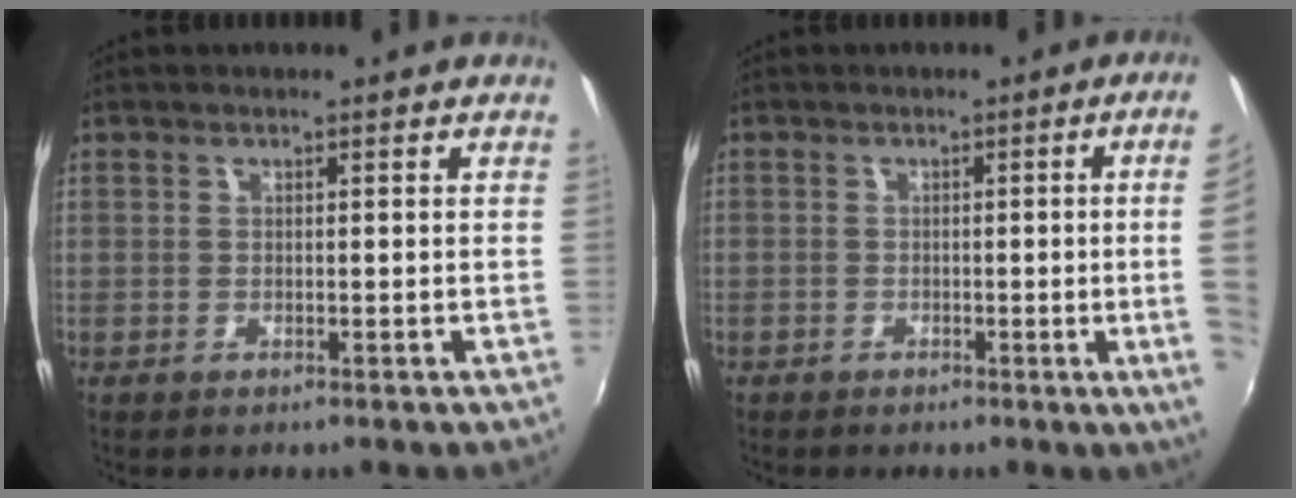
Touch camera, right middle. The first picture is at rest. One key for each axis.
{"total": 7.1, "fx": -0.3, "fy": -1.4, "fz": 6.9, "tx": -0.083, "ty": -0.010, "tz": -0.002}